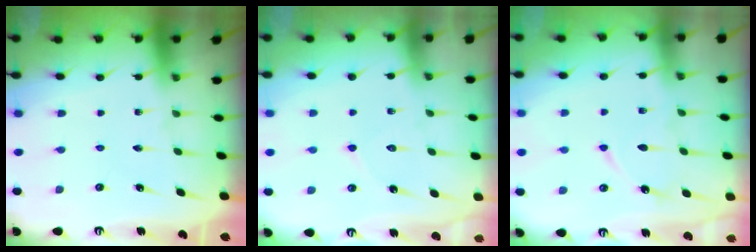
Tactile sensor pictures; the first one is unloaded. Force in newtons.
{"total": 5.2, "press": 5.1, "slide": 0.4}
{"total": 8.6, "press": 8.5, "slide": 0.8}